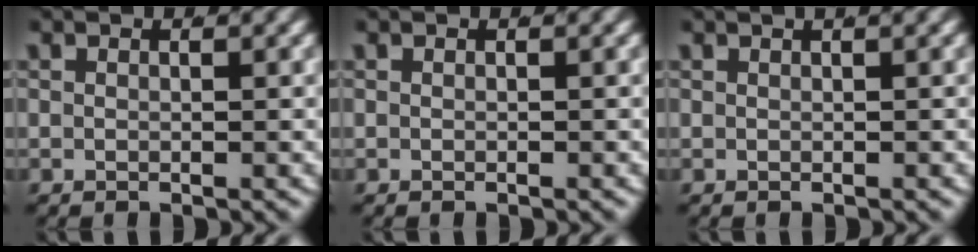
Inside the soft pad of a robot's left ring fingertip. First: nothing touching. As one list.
[{"total": 0.0}, {"total": 1.5, "force": [1.0, 0.3, 1.0], "torque": [-0.002, 0.015, 0.011]}]